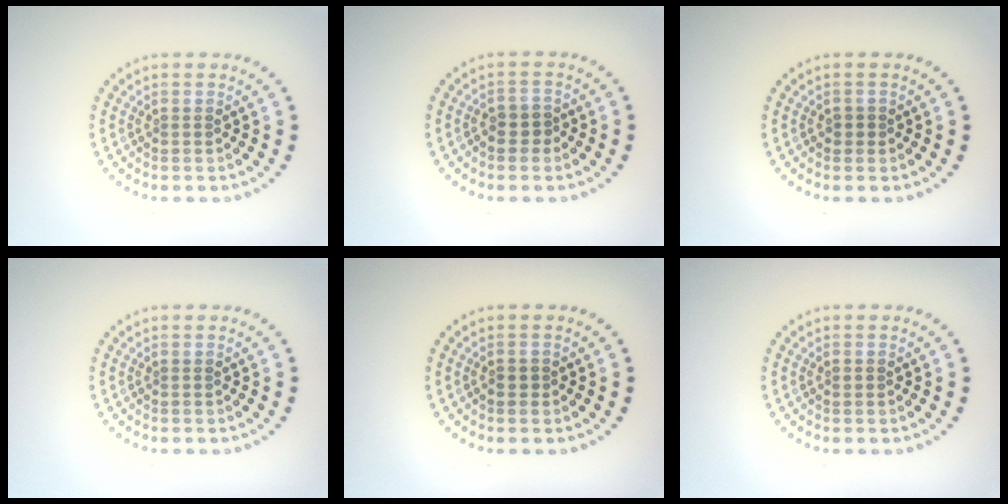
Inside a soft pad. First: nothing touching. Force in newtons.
{"total": 1.5, "press": 1.3, "slide": 0.7}
{"total": 0.9, "press": 0.9, "slide": 0.2}
{"total": 0.0}
{"total": 1.0, "press": 1.0, "slide": 0.3}
{"total": 0.6, "press": 0.6, "slide": 0.1}